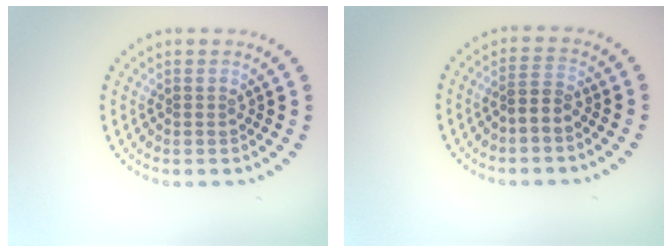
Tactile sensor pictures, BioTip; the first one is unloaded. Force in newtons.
{"total": 1.9, "press": 1.7, "slide": 0.9}